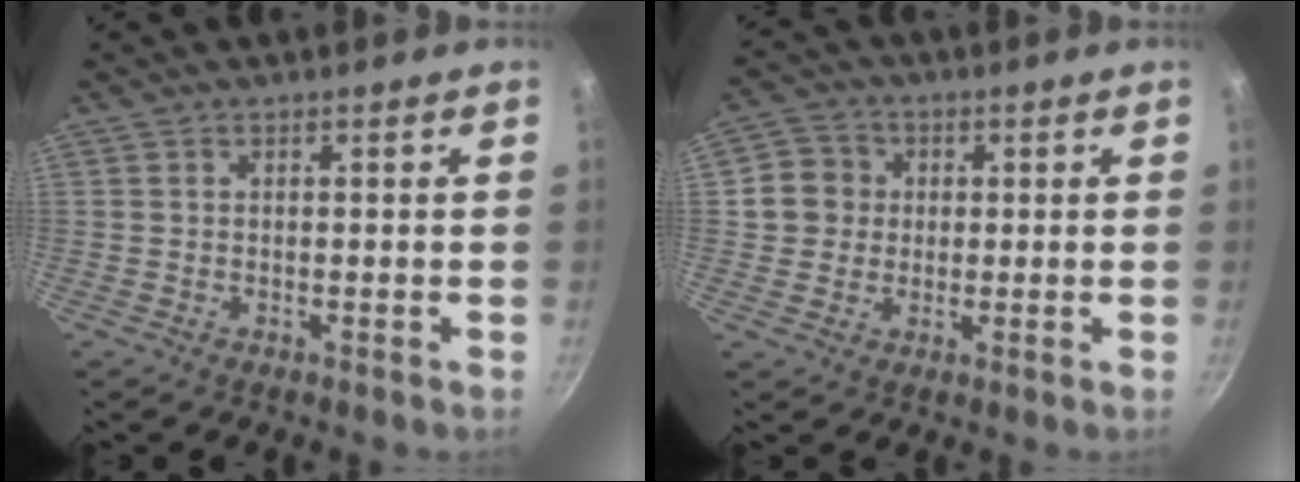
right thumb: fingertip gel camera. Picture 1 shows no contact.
{"total": 6.3, "force": [0.8, 6.0, 1.8], "torque": [0.004, 0.008, 0.003]}